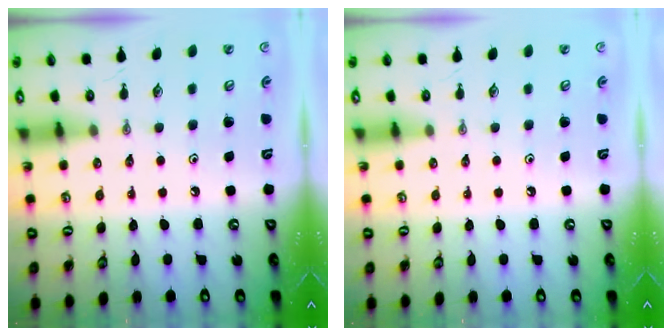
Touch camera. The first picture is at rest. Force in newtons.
{"total": 0.0}